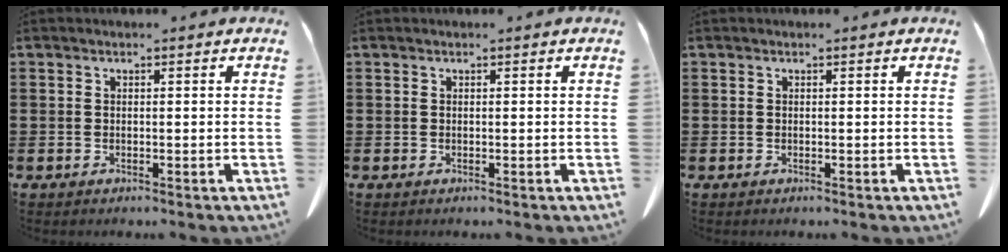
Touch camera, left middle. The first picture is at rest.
{"total": 0.0}
{"total": 0.0}